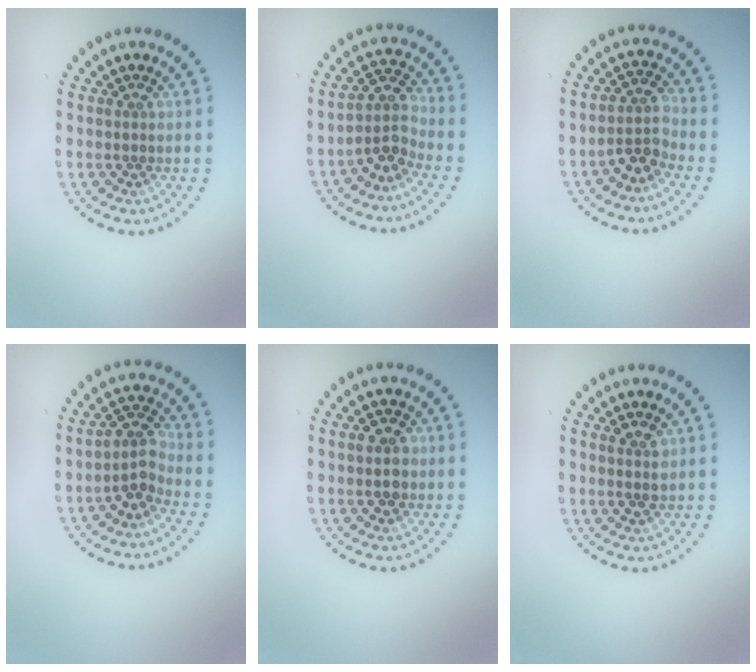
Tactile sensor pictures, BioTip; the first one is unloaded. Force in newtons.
{"total": 2.7, "press": 2.1, "slide": 1.8}
{"total": 2.5, "press": 1.9, "slide": 1.6}
{"total": 2.5, "press": 1.9, "slide": 1.6}
{"total": 2.4, "press": 2.4, "slide": 0.1}
{"total": 1.3, "press": 1.3, "slide": 0.4}